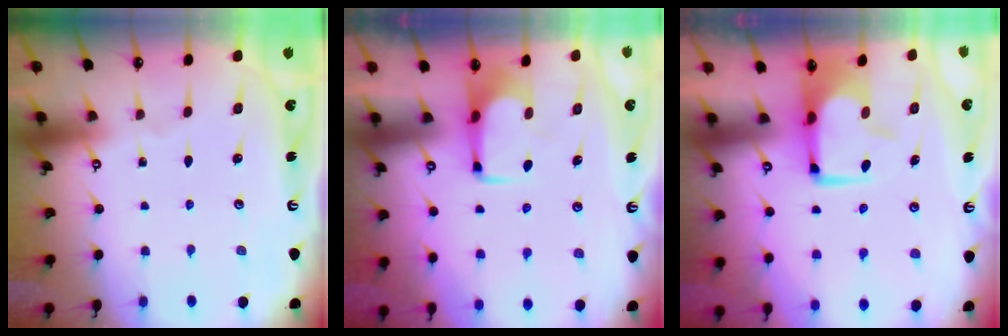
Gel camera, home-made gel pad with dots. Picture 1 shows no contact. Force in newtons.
{"total": 1.5, "press": 1.5, "slide": 0.2}
{"total": 1.0, "press": 0.2, "slide": 1.0}